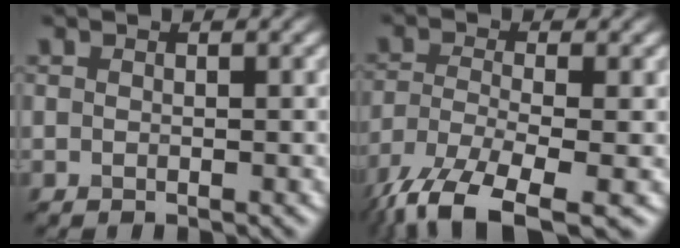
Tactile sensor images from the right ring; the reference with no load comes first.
{"total": 10.4, "force": [-8.1, 2.7, 6.0], "torque": [-0.171, -0.023, -0.112]}